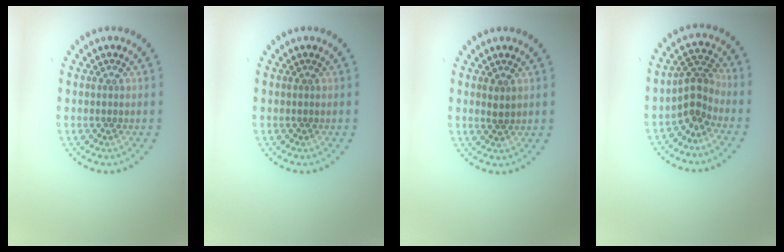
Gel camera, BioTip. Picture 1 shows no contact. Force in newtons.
{"total": 0.0}
{"total": 1.0, "press": 1.0, "slide": 0.3}
{"total": 2.5, "press": 2.0, "slide": 1.5}